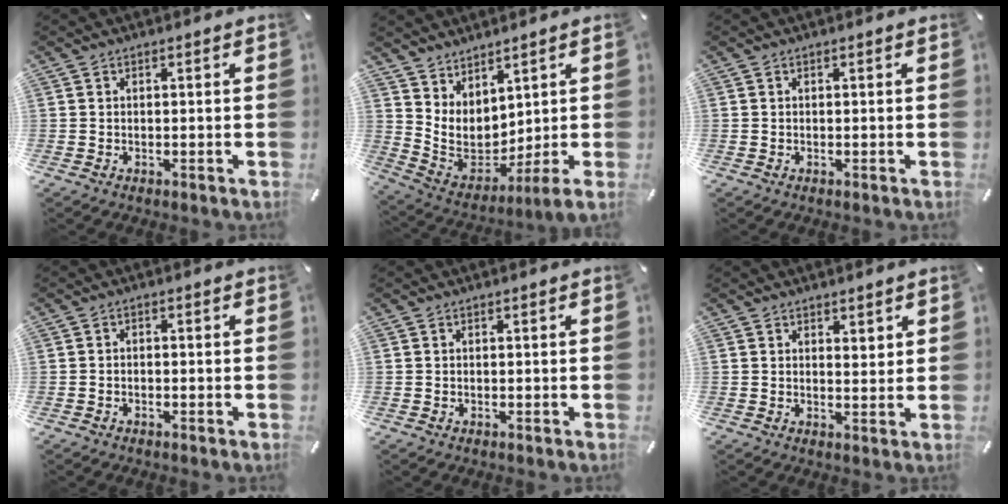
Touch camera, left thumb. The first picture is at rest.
{"total": 5.7, "force": [3.2, 3.2, 3.5], "torque": [-0.097, -0.052, 0.062]}
{"total": 0.0}
{"total": 1.2, "force": [-1.0, 0.4, 0.5], "torque": [-0.010, 0.003, -0.019]}
{"total": 0.0}
{"total": 2.4, "force": [1.9, 1.4, 0.4], "torque": [0.007, -0.011, 0.033]}